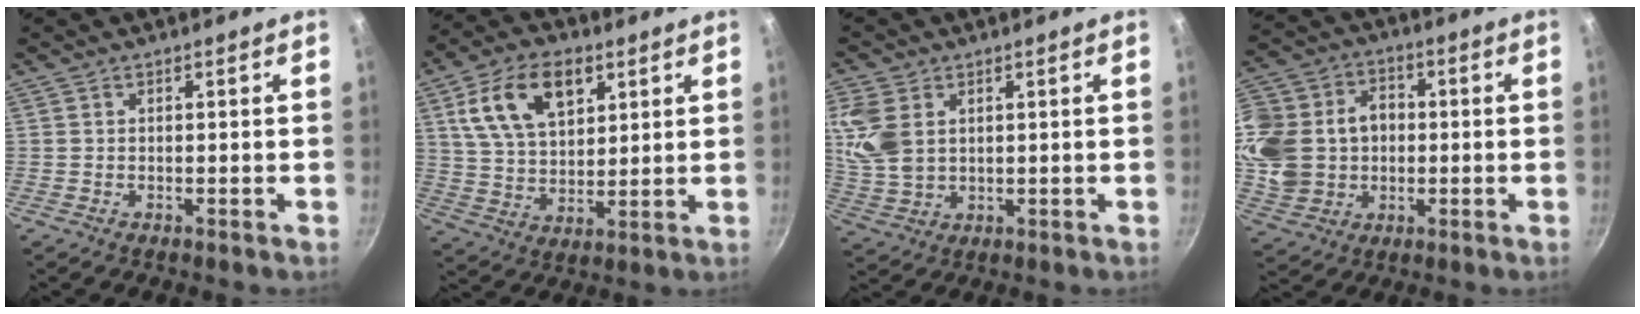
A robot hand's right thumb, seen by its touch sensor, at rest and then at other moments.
{"total": 15.1, "force": [6.3, 9.1, 10.2], "torque": [-0.156, -0.012, 0.114]}
{"total": 9.1, "force": [2.5, 6.2, 6.2], "torque": [-0.127, -0.009, 0.057]}
{"total": 21.3, "force": [0.8, 17.8, 11.8], "torque": [-0.261, 0.037, 0.024]}